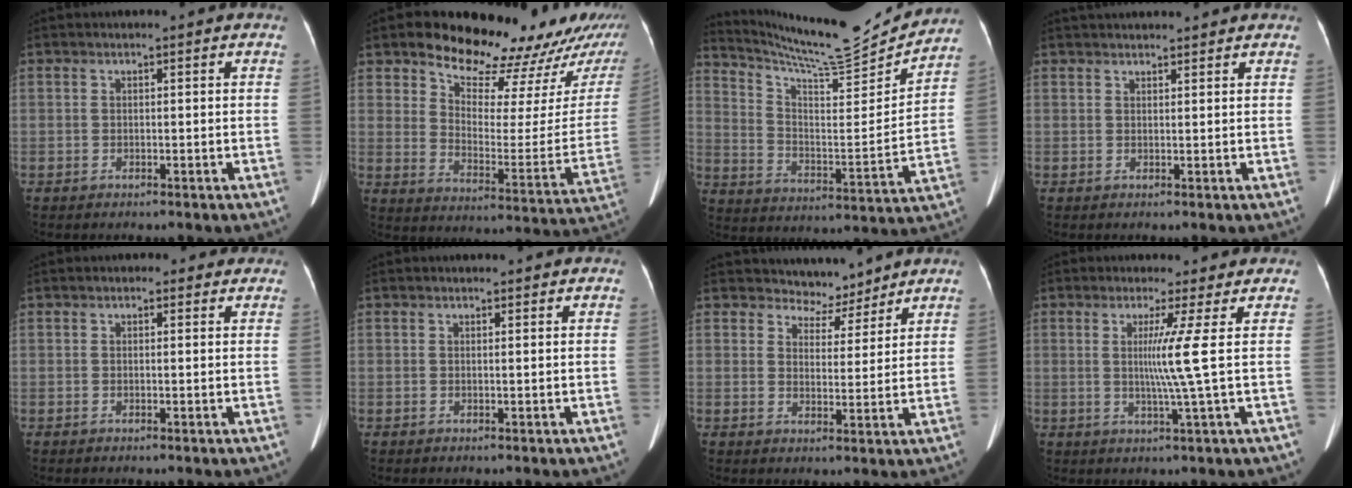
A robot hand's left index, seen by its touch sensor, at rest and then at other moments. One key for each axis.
{"total": 22.0, "fx": 19.1, "fy": 5.8, "fz": 9.1, "tx": -0.115, "ty": -0.072, "tz": 0.239}
{"total": 18.0, "fx": 17.4, "fy": 0.5, "fz": 4.6, "tx": -0.094, "ty": -0.057, "tz": 0.265}
{"total": 7.9, "fx": 7.4, "fy": 1.1, "fz": 2.7, "tx": -0.031, "ty": 0.022, "tz": 0.093}
{"total": 1.3, "fx": 0.9, "fy": 0.8, "fz": 0.5, "tx": -0.004, "ty": 0.001, "tz": 0.005}
{"total": 1.3, "fx": 1.2, "fy": 0.0, "fz": 0.5, "tx": -0.007, "ty": -0.007, "tz": 0.012}
{"total": 5.5, "fx": 4.9, "fy": 2.5, "fz": -0.5, "tx": 0.018, "ty": -0.001, "tz": 0.056}
{"total": 4.9, "fx": 0.3, "fy": -2.4, "fz": 4.2, "tx": -0.073, "ty": -0.016, "tz": 0.014}